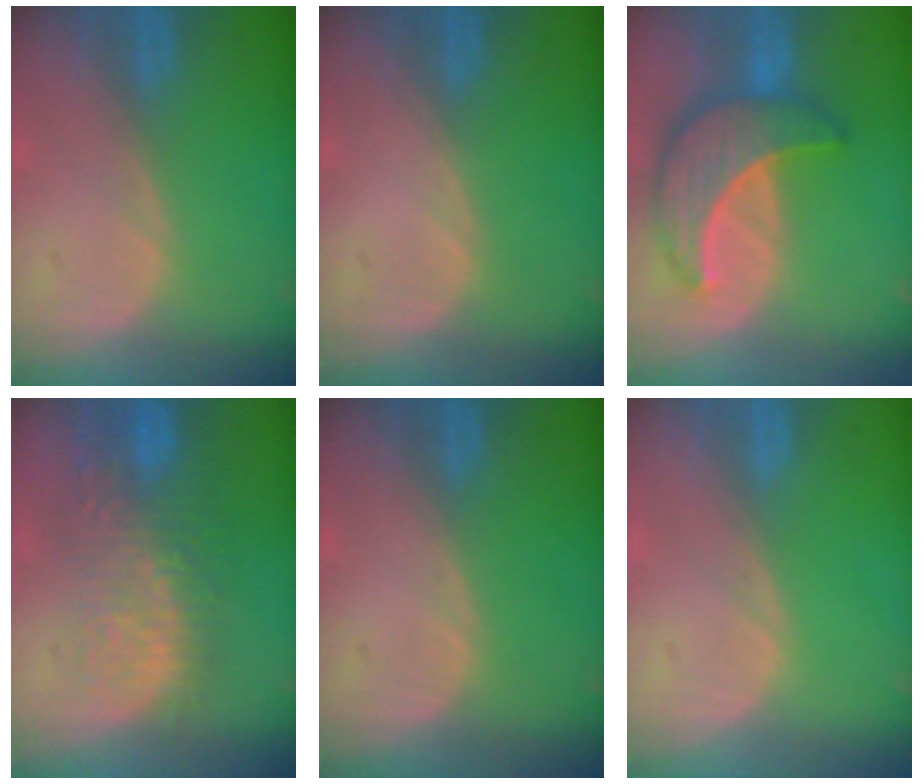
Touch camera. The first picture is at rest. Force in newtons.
{"total": 0.0}
{"total": 9.5, "press": 9.5, "slide": 0.7}
{"total": 11.0, "press": 9.5, "slide": 5.4}
{"total": 0.0}
{"total": 0.0}